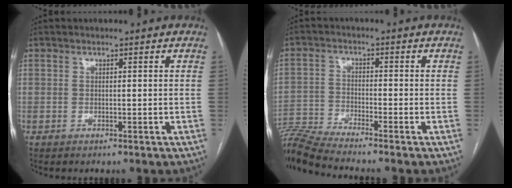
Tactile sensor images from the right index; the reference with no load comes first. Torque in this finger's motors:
{"motor_torque": [-0.88, -1.25, -0.27, 0.02]}